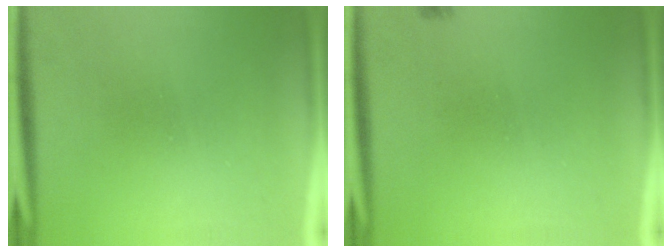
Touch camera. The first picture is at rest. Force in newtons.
{"total": 1.1}